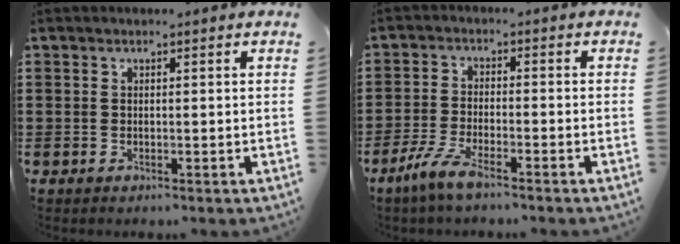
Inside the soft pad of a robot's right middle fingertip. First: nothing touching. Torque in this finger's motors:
{"motor_torque": [1.38, -0.43, 0.21, 0.07]}